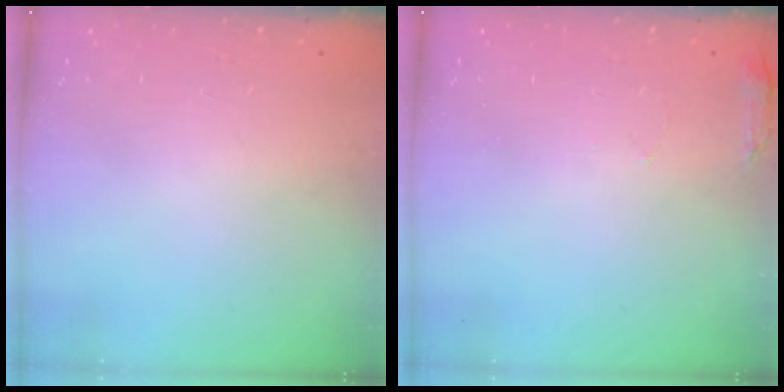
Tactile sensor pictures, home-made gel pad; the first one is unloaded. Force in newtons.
{"total": 5.2, "press": 5.0, "slide": 1.3}